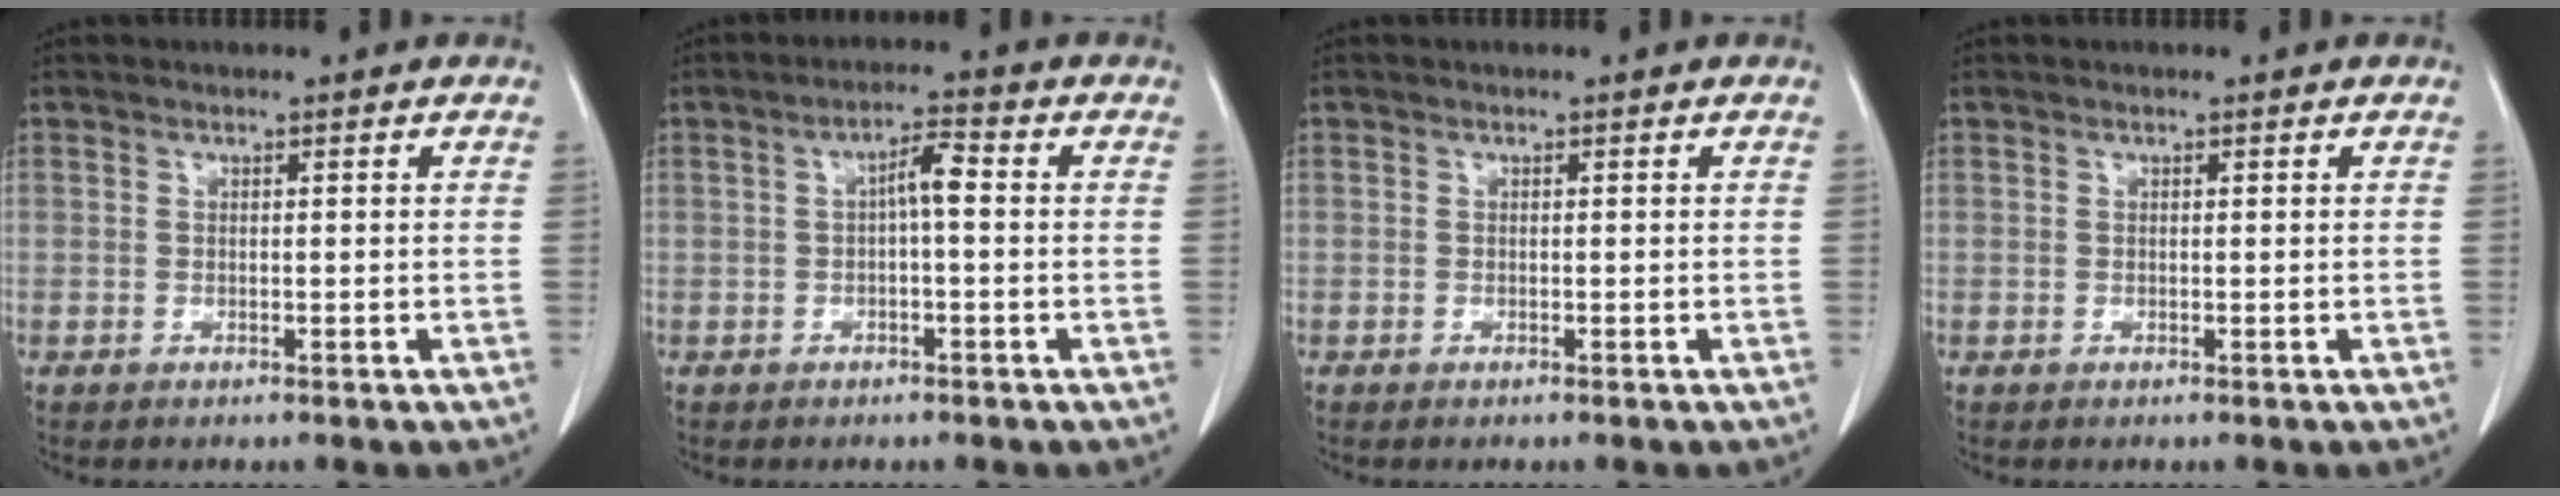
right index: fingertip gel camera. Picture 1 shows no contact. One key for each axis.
{"total": 3.6, "fx": 0.1, "fy": 0.7, "fz": 3.5, "tx": -0.059, "ty": 0.012, "tz": 0.000}
{"total": 0.0}
{"total": 0.0}